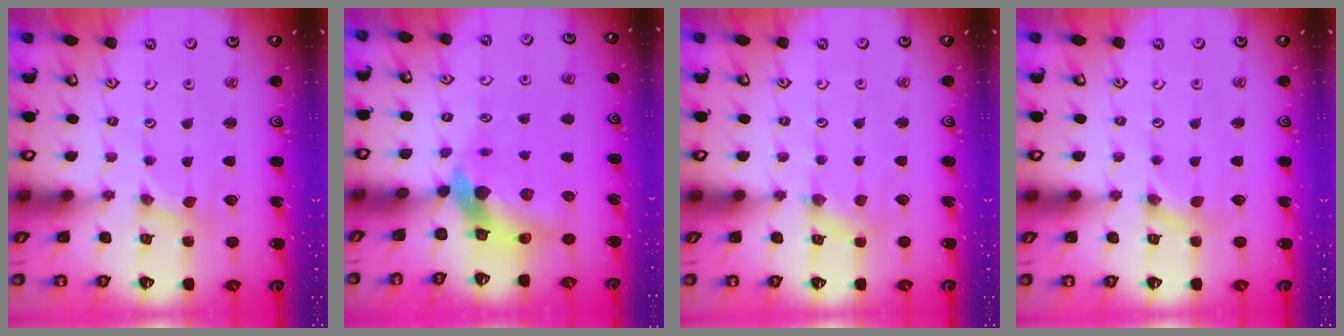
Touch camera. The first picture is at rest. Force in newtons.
{"total": 10.4, "press": 10.2, "slide": 1.6}
{"total": 2.4, "press": 2.4, "slide": 0.2}
{"total": 1.6, "press": 1.6, "slide": 0.3}